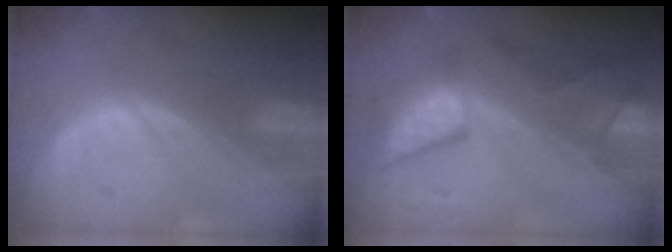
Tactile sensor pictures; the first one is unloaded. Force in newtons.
{"total": 7.8, "press": 7.8, "slide": 0.4}